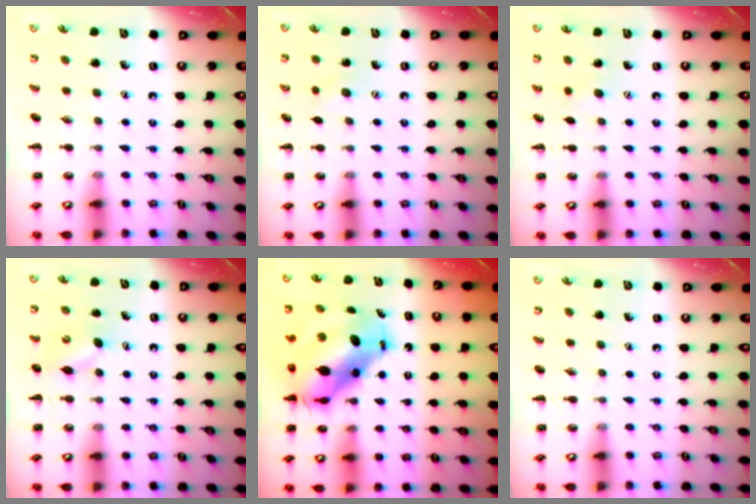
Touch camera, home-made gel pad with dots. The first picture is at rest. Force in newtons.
{"total": 5.8, "press": 5.6, "slide": 1.4}
{"total": 3.8, "press": 3.7, "slide": 1.0}
{"total": 5.6, "press": 5.5, "slide": 1.3}
{"total": 12.0, "press": 11.6, "slide": 2.8}
{"total": 0.0}